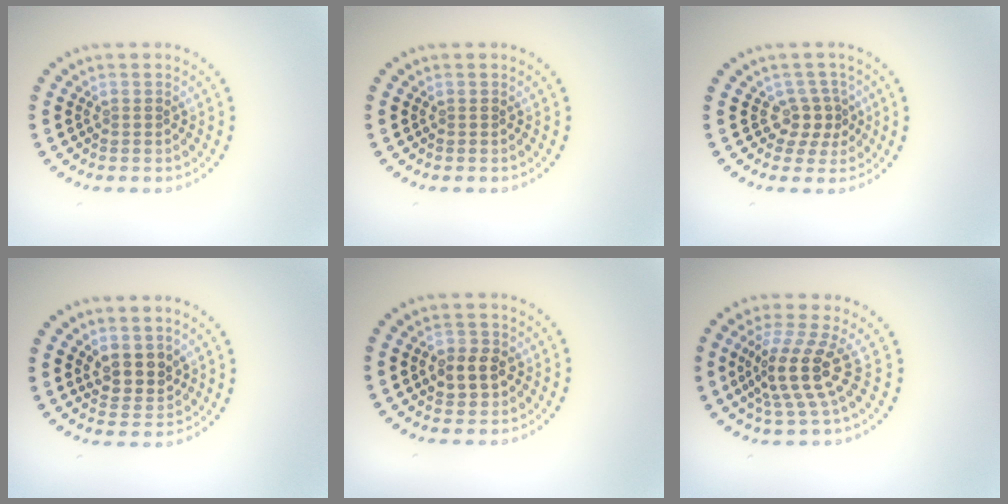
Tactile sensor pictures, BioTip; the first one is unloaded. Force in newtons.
{"total": 0.0}
{"total": 2.4, "press": 1.8, "slide": 1.7}
{"total": 2.7, "press": 2.3, "slide": 1.3}
{"total": 2.9, "press": 2.8, "slide": 0.4}
{"total": 4.5, "press": 3.4, "slide": 3.0}